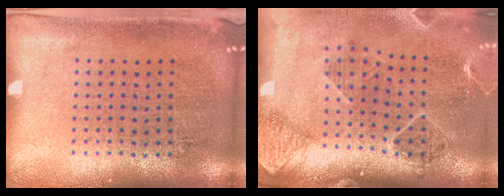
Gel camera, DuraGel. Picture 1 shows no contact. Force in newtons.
{"total": 1.5, "press": 1.5, "slide": 0.0}